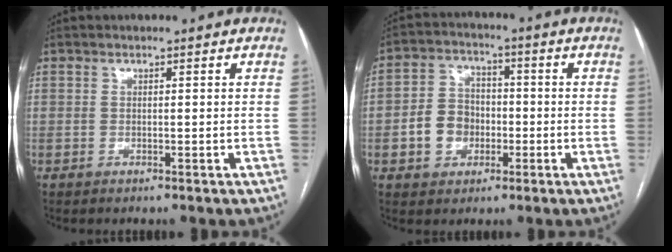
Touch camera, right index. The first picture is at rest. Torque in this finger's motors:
{"motor_torque": [0.99, -0.19, 0.16, 0.03]}